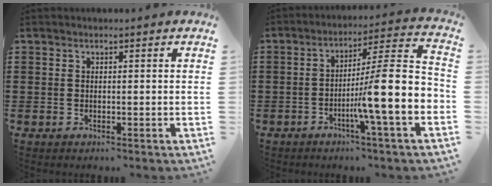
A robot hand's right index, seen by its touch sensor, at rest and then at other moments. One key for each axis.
{"total": 11.2, "fx": -3.3, "fy": -0.4, "fz": 10.7, "tx": -0.166, "ty": -0.040, "tz": -0.072}